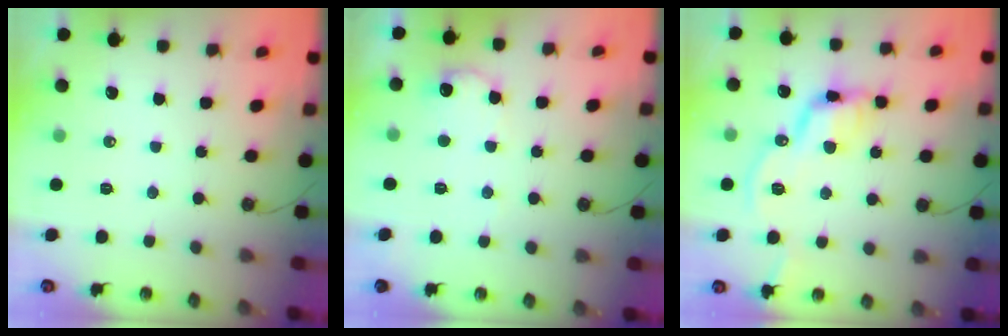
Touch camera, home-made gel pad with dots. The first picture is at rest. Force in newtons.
{"total": 8.2, "press": 8.1, "slide": 0.5}
{"total": 12.5, "press": 12.4, "slide": 1.2}